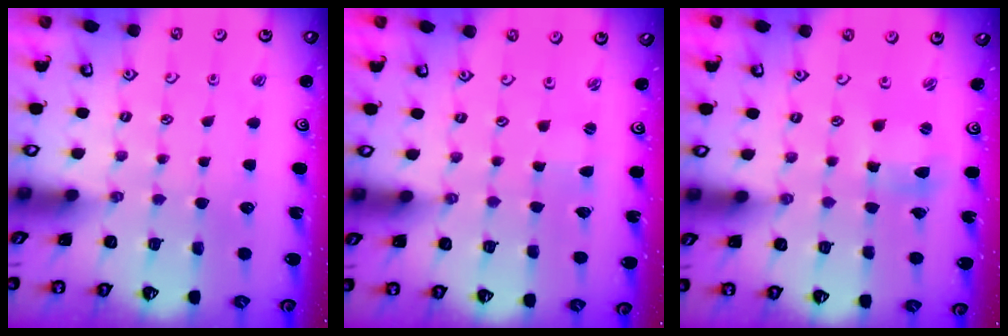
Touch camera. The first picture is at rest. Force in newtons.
{"total": 0.0}
{"total": 4.7, "press": 4.7, "slide": 0.5}